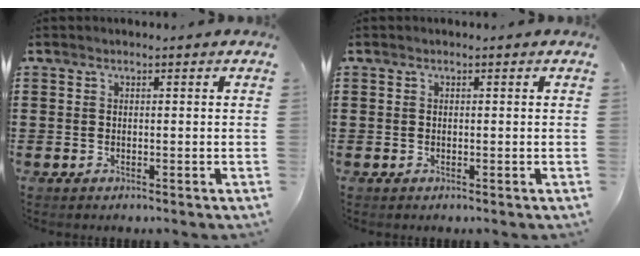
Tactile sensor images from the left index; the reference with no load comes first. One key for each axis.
{"total": 0.0}